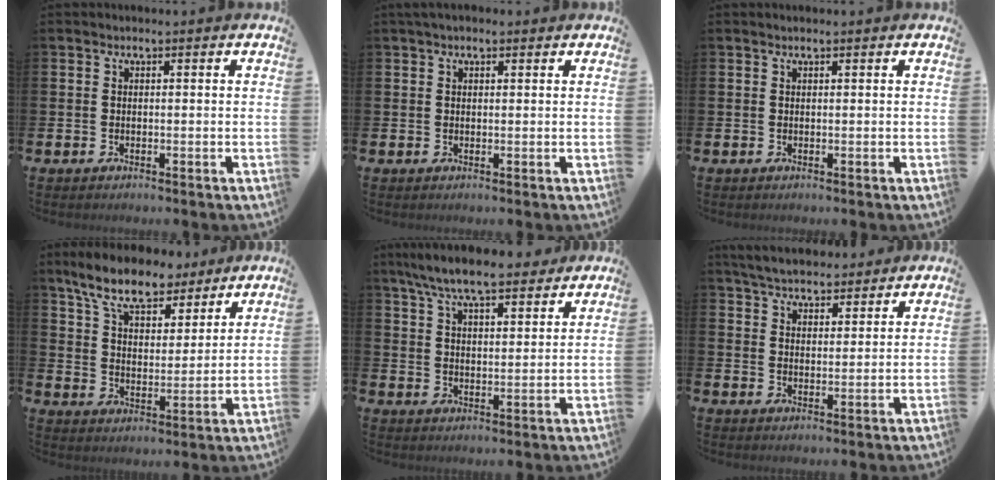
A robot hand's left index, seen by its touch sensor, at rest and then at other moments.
{"total": 1.6, "force": [1.2, 0.7, 0.7], "torque": [-0.005, 0.004, 0.020]}
{"total": 0.6, "force": [0.5, 0.1, 0.2], "torque": [-0.001, 0.001, 0.009]}
{"total": 9.5, "force": [8.2, 3.3, 3.5], "torque": [-0.099, -0.035, 0.148]}
{"total": 8.3, "force": [7.7, 1.5, 2.9], "torque": [-0.079, -0.029, 0.140]}
{"total": 5.4, "force": [5.2, 1.3, 0.6], "torque": [-0.027, -0.022, 0.094]}